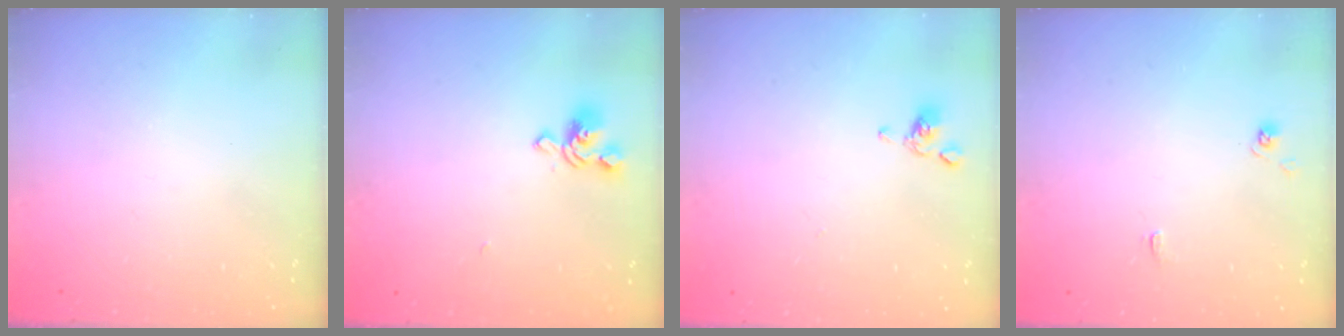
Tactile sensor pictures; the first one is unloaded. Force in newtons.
{"total": 1.2, "press": 0.2, "slide": 1.1}
{"total": 2.2, "press": 2.2, "slide": 0.2}
{"total": 1.2, "press": 1.2, "slide": 0.3}